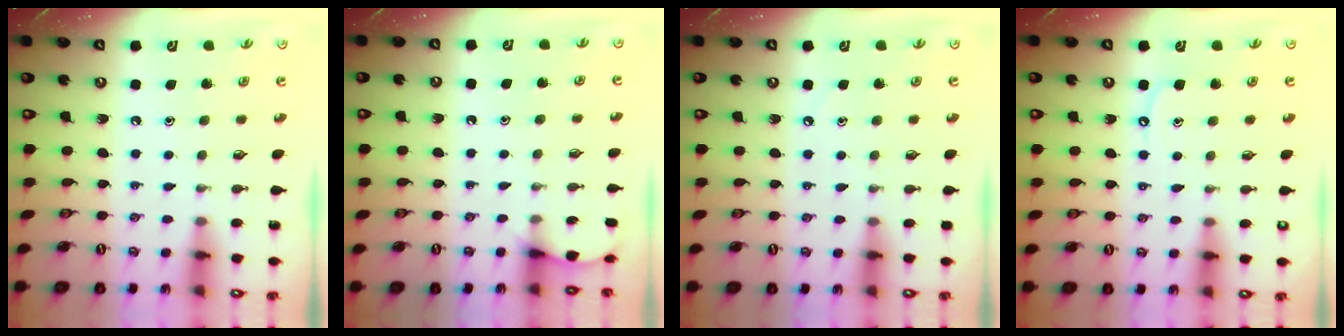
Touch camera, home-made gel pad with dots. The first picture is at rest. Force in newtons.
{"total": 4.3, "press": 4.3, "slide": 0.3}
{"total": 2.3, "press": 2.2, "slide": 0.4}
{"total": 5.9, "press": 5.8, "slide": 0.7}